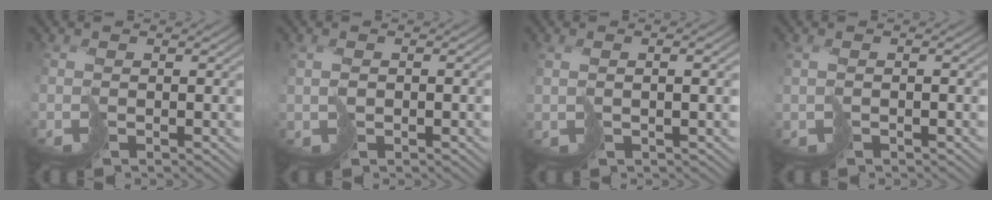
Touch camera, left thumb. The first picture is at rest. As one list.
[{"total": 1.9, "force": [0.3, 1.2, 1.4], "torque": [-0.033, 0.000, 0.008]}, {"total": 2.9, "force": [0.9, 0.6, 2.7], "torque": [-0.060, -0.007, 0.030]}, {"total": 1.3, "force": [-0.2, 0.6, 1.2], "torque": [-0.033, -0.001, 0.000]}]